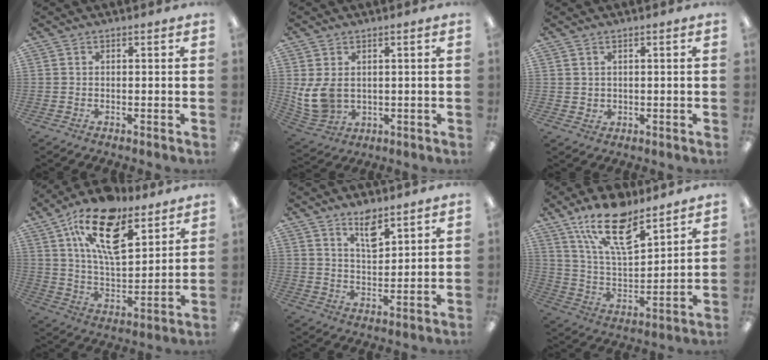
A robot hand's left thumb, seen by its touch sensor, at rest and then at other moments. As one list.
[{"total": 8.1, "force": [1.3, 6.1, 5.2], "torque": [-0.128, 0.004, 0.029]}, {"total": 1.9, "force": [1.2, 1.5, 0.1], "torque": [-0.004, 0.001, 0.021]}, {"total": 19.5, "force": [11.7, 8.7, 13.0], "torque": [-0.221, -0.051, 0.205]}, {"total": 7.1, "force": [5.3, 2.7, 3.8], "torque": [-0.056, -0.030, 0.091]}, {"total": 18.4, "force": [12.6, 7.1, 11.2], "torque": [-0.205, -0.058, 0.220]}]